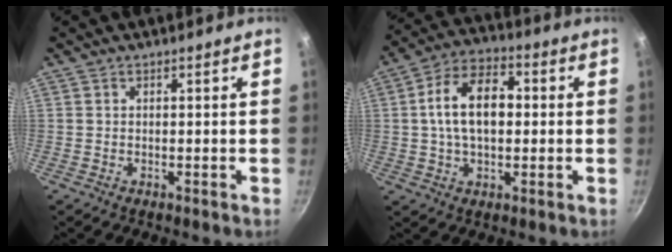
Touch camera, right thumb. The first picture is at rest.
{"total": 13.1, "force": [1.0, 8.0, 10.3], "torque": [-0.155, 0.028, 0.006]}